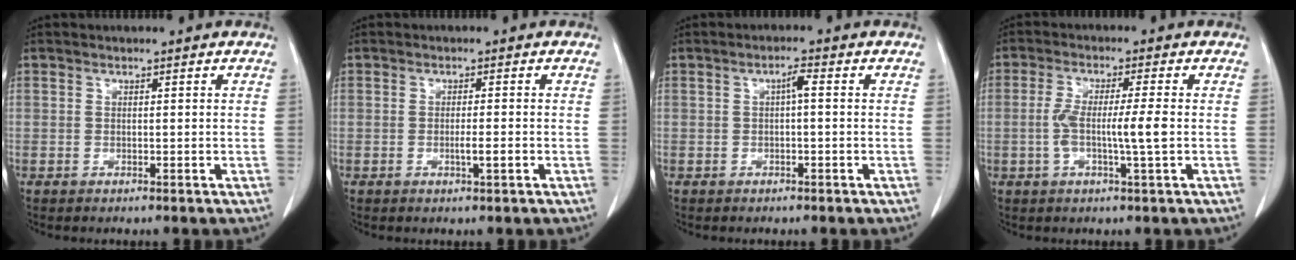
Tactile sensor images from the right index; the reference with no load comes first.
{"total": 1.9, "force": [-0.5, 0.0, 1.9], "torque": [-0.031, -0.002, -0.006]}
{"total": 1.8, "force": [0.1, 0.2, 1.7], "torque": [-0.029, 0.005, 0.002]}
{"total": 6.1, "force": [-0.7, -0.1, 6.1], "torque": [-0.116, 0.002, -0.012]}